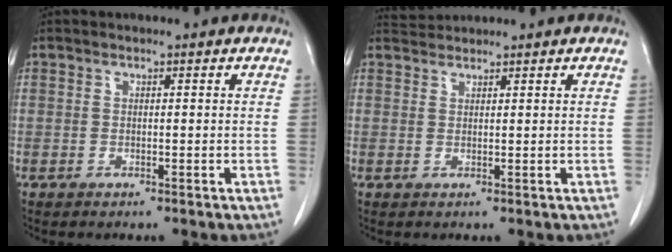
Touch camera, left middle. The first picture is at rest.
{"total": 1.7, "force": [1.6, -0.3, -0.6], "torque": [-0.002, 0.007, 0.039]}